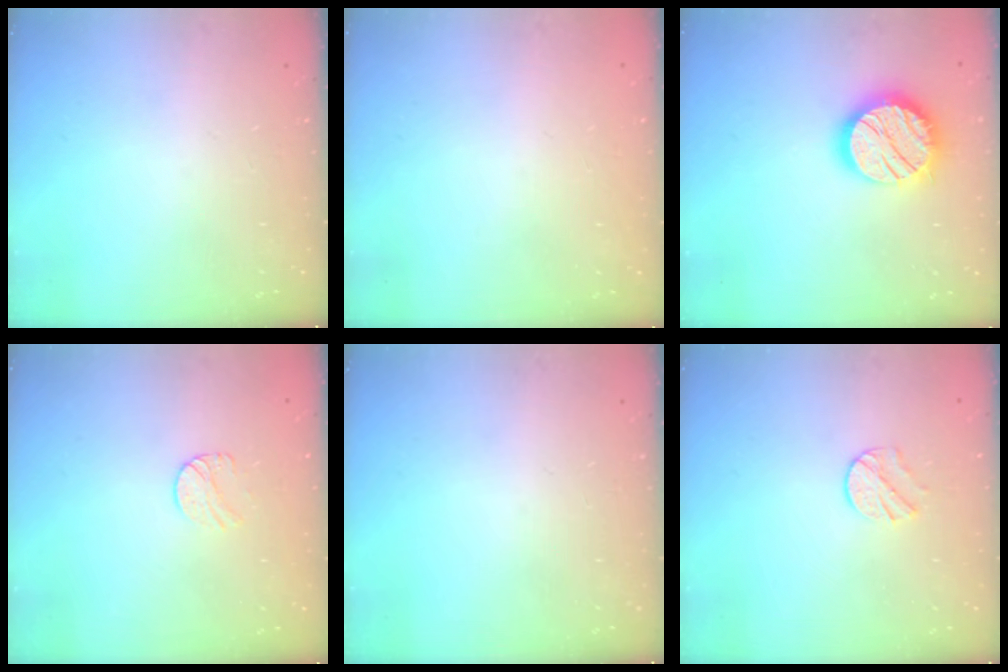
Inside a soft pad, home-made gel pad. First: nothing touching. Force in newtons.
{"total": 0.6, "press": 0.5, "slide": 0.1}
{"total": 18.0, "press": 17.9, "slide": 1.2}
{"total": 7.4, "press": 7.3, "slide": 0.6}
{"total": 0.0}
{"total": 6.4, "press": 6.3, "slide": 0.6}